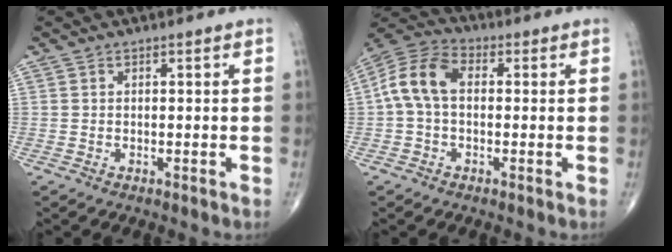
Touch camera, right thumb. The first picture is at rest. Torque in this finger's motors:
{"motor_torque": [1.01, 2.01, 0.57, -0.46, 0.10]}